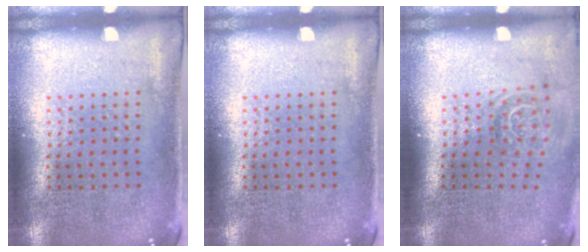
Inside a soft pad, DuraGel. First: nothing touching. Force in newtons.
{"total": 0.0}
{"total": 1.6, "press": 1.1, "slide": 1.1}